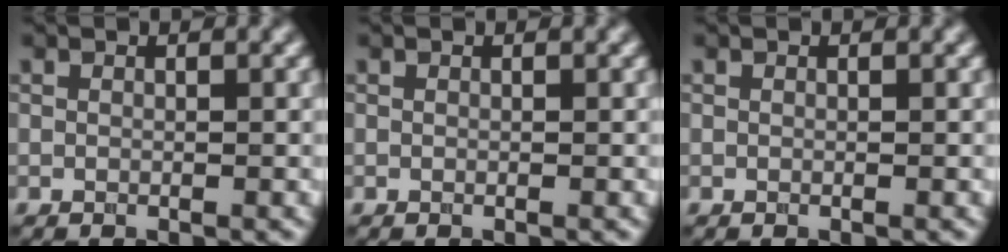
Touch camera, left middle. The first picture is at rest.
{"total": 0.0}
{"total": 0.0}